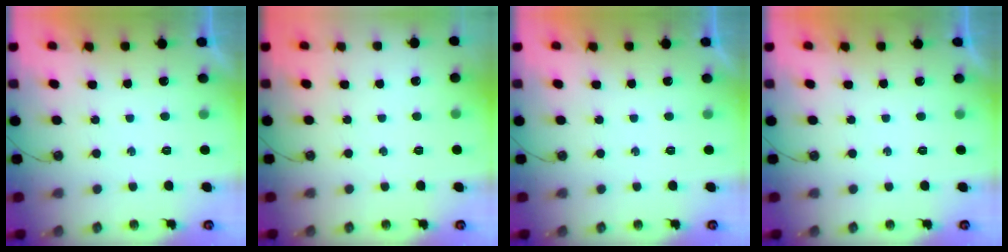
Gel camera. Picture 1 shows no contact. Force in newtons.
{"total": 0.0}
{"total": 0.0}
{"total": 0.0}